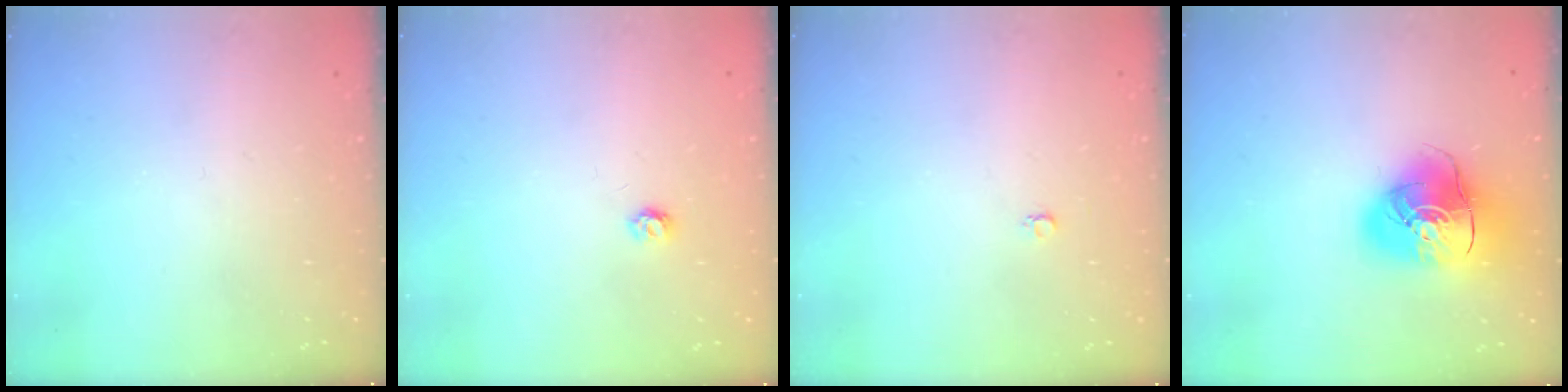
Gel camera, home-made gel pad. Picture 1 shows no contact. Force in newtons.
{"total": 3.6, "press": 3.6, "slide": 0.3}
{"total": 2.6, "press": 2.6, "slide": 0.3}
{"total": 15.4, "press": 15.2, "slide": 2.3}